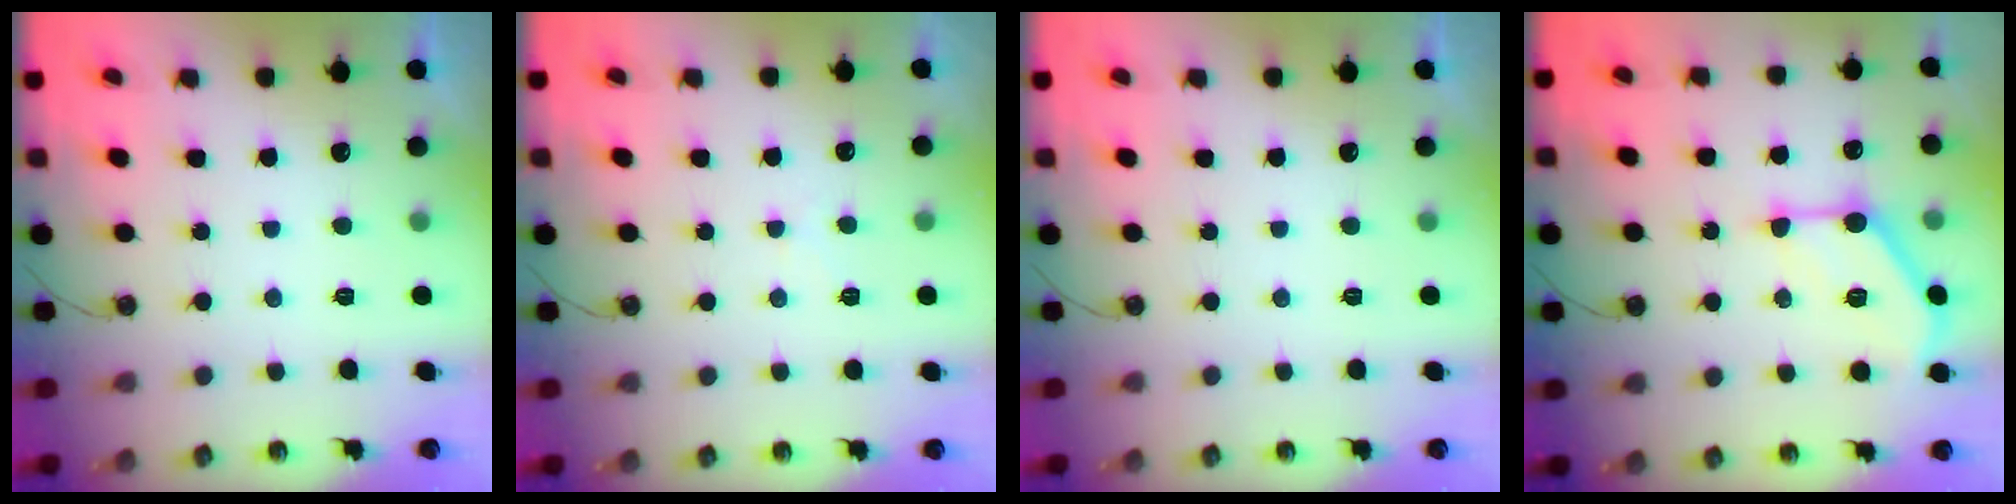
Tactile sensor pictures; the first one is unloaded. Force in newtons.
{"total": 3.8, "press": 3.8, "slide": 0.5}
{"total": 0.0}
{"total": 13.0, "press": 13.0, "slide": 0.5}